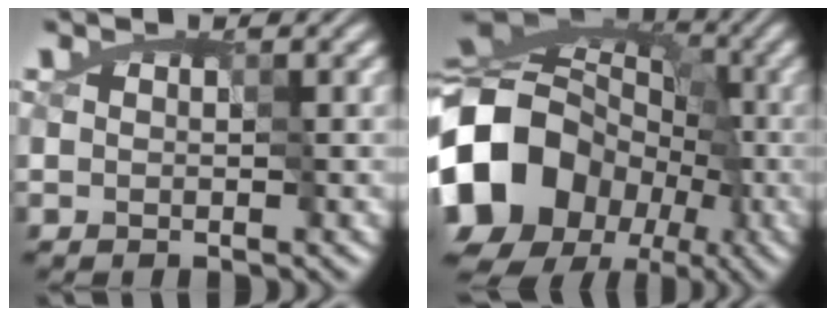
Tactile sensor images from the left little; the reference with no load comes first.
{"total": 17.7, "force": [-6.6, 14.3, 8.1], "torque": [-0.163, 0.014, -0.142]}